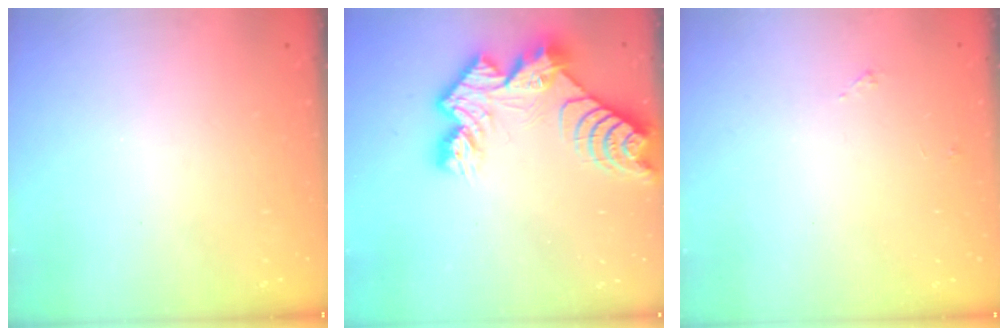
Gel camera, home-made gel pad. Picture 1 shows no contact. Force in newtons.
{"total": 18.7, "press": 18.6, "slide": 1.9}
{"total": 3.3, "press": 3.3, "slide": 0.7}